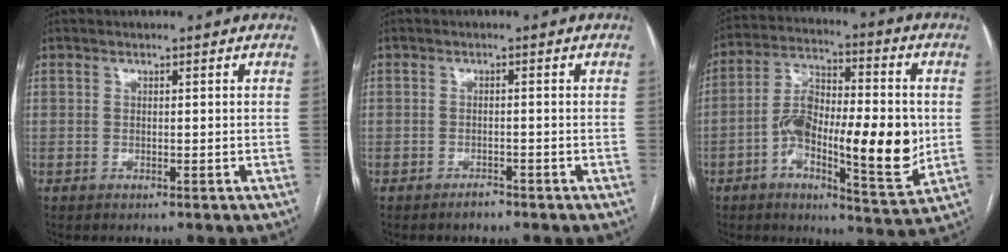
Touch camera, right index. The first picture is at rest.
{"total": 1.3, "force": [-1.2, 0.5, 0.4], "torque": [-0.004, 0.002, -0.018]}
{"total": 17.4, "force": [-2.6, 5.3, 16.4], "torque": [-0.275, 0.010, -0.043]}